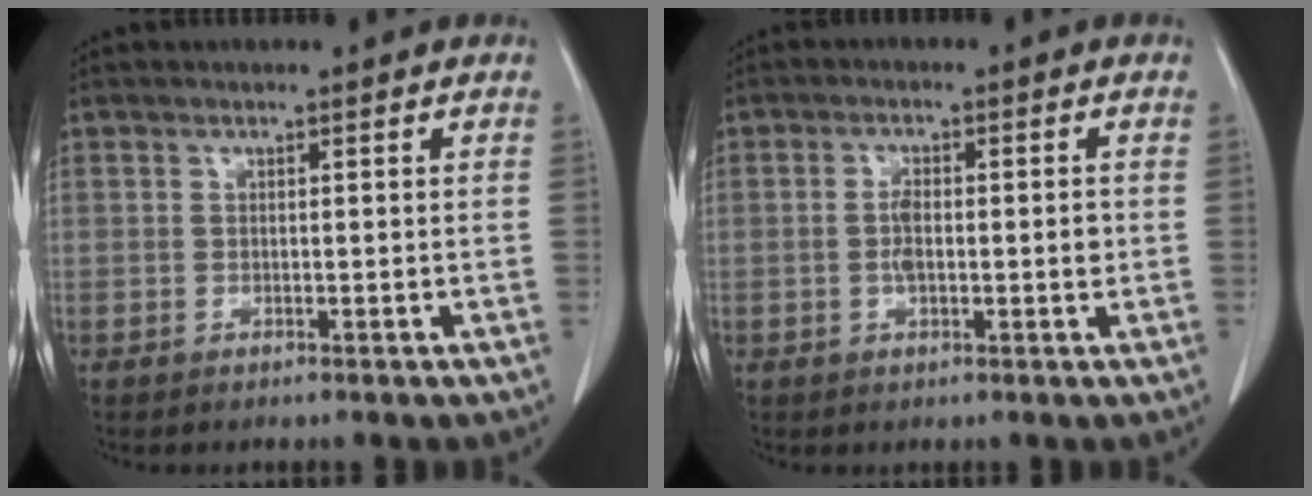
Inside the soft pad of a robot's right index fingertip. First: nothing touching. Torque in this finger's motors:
{"motor_torque": [0.45, -0.16, 0.22, 0.07]}